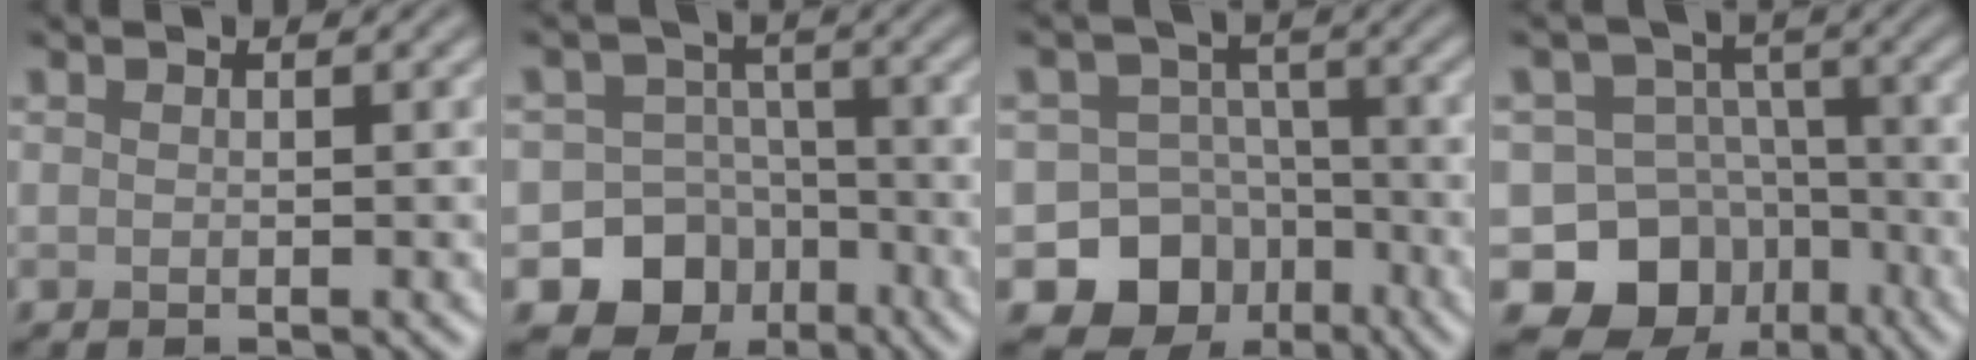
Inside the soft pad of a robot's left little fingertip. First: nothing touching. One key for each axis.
{"total": 8.7, "fx": -4.2, "fy": 7.4, "fz": 1.9, "tx": -0.010, "ty": -0.015, "tz": -0.090}
{"total": 10.0, "fx": -5.2, "fy": 8.4, "fz": 2.0, "tx": -0.015, "ty": -0.014, "tz": -0.101}
{"total": 11.0, "fx": -5.8, "fy": 8.9, "fz": 2.8, "tx": -0.038, "ty": -0.001, "tz": -0.107}